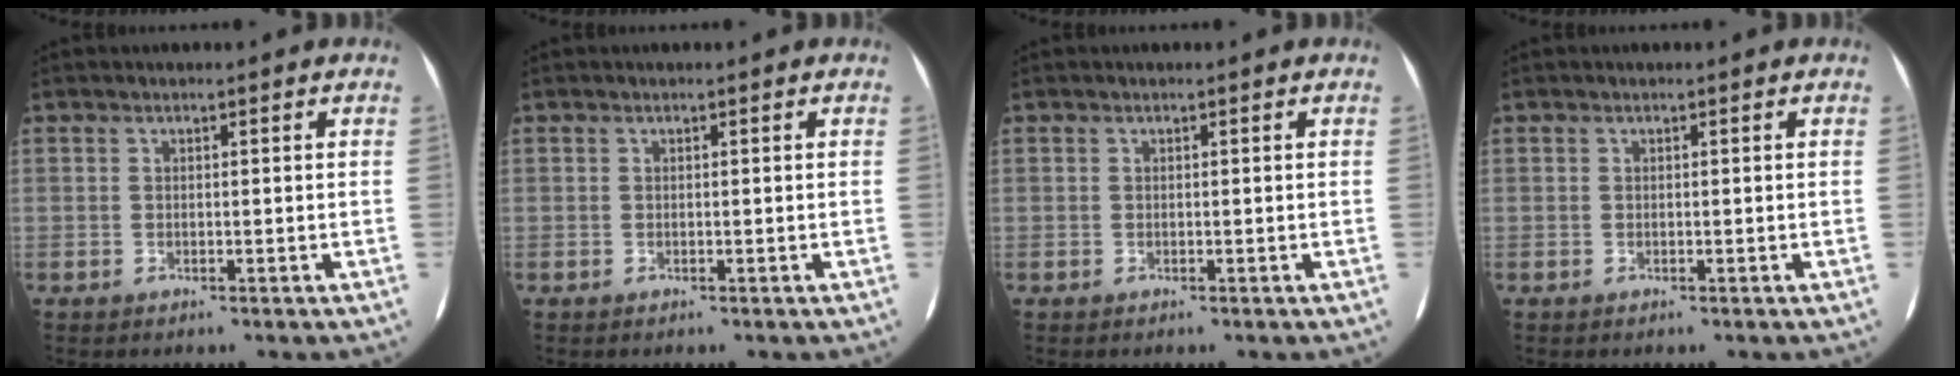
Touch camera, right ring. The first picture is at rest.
{"total": 0.0}
{"total": 0.0}
{"total": 0.0}